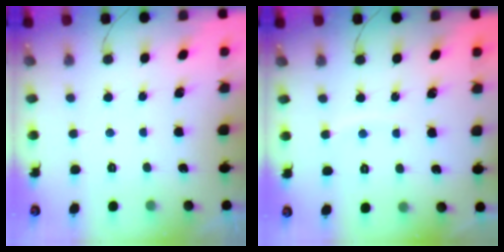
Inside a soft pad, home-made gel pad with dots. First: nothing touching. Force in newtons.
{"total": 2.9, "press": 2.9, "slide": 0.1}